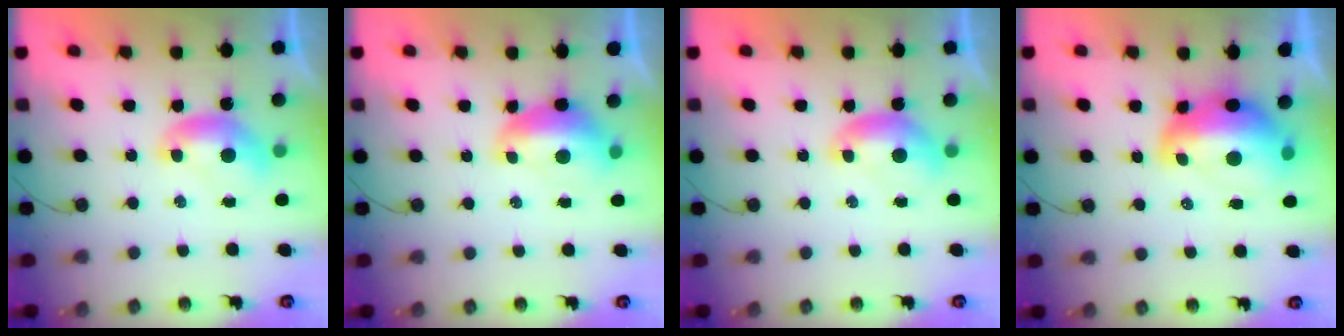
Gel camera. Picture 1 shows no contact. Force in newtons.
{"total": 2.9, "press": 2.7, "slide": 0.8}
{"total": 0.0}
{"total": 8.2, "press": 8.1, "slide": 1.4}